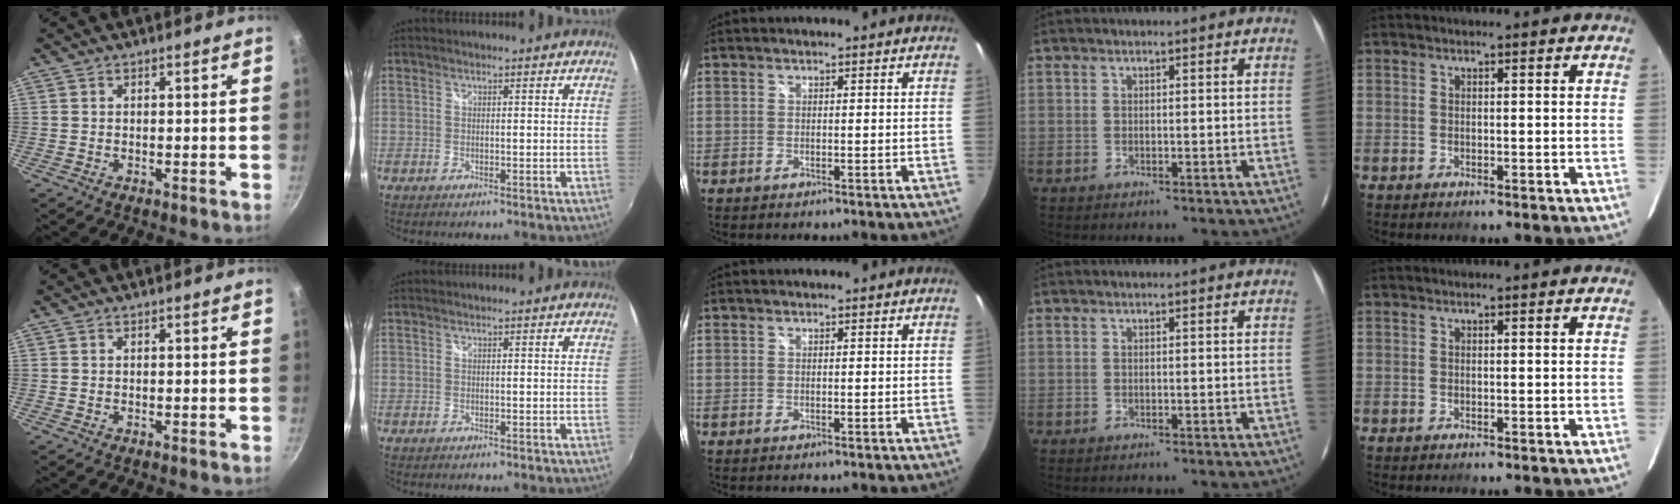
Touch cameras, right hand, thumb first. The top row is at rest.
{}